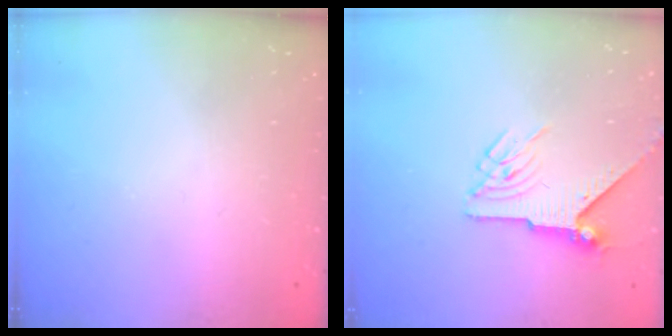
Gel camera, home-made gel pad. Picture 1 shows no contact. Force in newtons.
{"total": 6.4, "press": 6.4, "slide": 0.1}